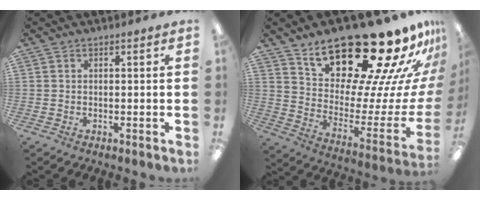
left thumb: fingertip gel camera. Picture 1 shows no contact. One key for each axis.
{"total": 27.7, "fx": 20.9, "fy": 9.9, "fz": 15.1, "tx": -0.202, "ty": -0.159, "tz": 0.361}